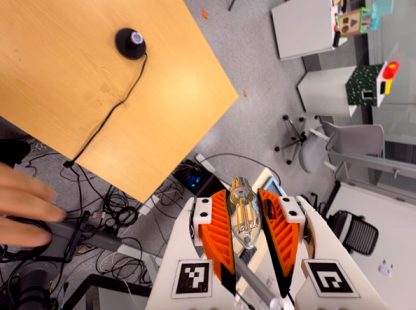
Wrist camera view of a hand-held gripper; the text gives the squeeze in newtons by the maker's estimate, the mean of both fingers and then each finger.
{"total": 8.5, "left": 7.8, "right": 9.2}